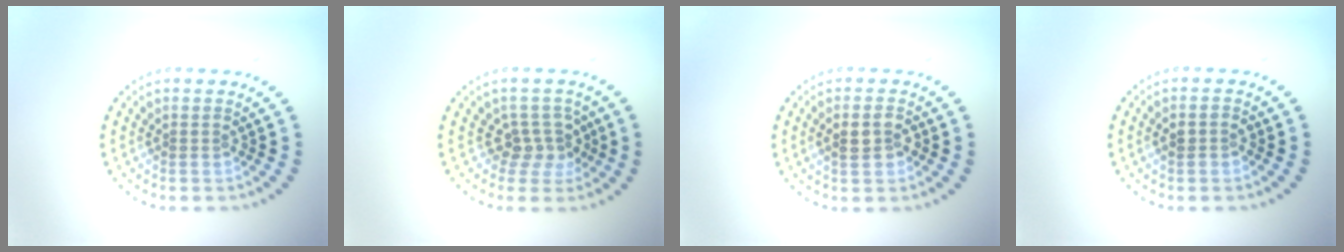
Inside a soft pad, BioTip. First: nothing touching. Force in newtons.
{"total": 2.6, "press": 2.0, "slide": 1.8}
{"total": 2.4, "press": 2.4, "slide": 0.4}
{"total": 1.4, "press": 1.4, "slide": 0.3}